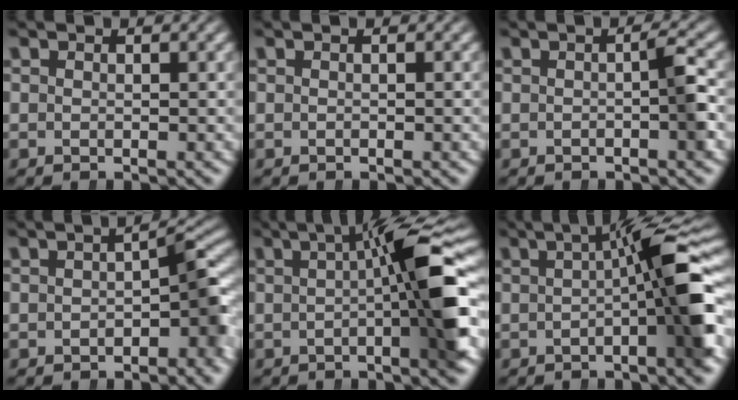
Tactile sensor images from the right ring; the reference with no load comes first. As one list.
[{"total": 0.0}, {"total": 2.2, "force": [-0.4, -0.1, 2.2], "torque": [-0.026, 0.006, -0.009]}, {"total": 3.6, "force": [-1.1, 0.9, 3.3], "torque": [-0.040, 0.003, -0.015]}, {"total": 9.1, "force": [0.1, 1.1, 9.0], "torque": [-0.133, 0.018, -0.002]}, {"total": 8.1, "force": [-0.1, 1.1, 8.0], "torque": [-0.122, 0.017, -0.005]}]